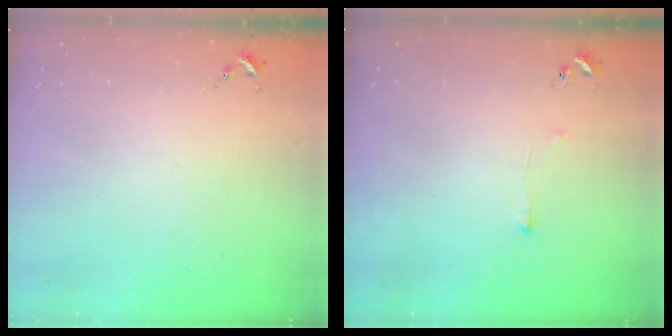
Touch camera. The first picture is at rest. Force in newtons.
{"total": 3.3, "press": 3.3, "slide": 0.3}